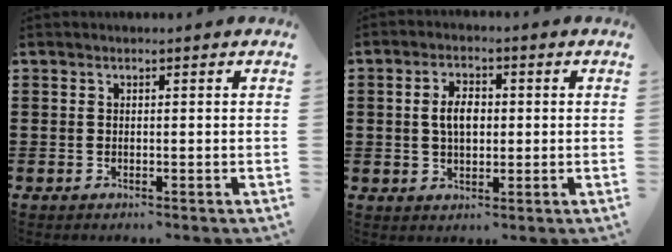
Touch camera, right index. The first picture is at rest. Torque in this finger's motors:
{"motor_torque": [0.25, -0.02, 0.39, 0.12]}